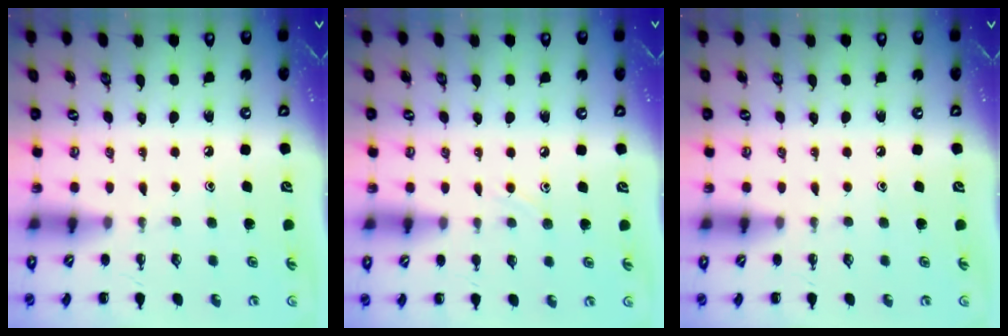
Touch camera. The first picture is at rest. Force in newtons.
{"total": 5.0, "press": 4.8, "slide": 1.6}
{"total": 0.0}